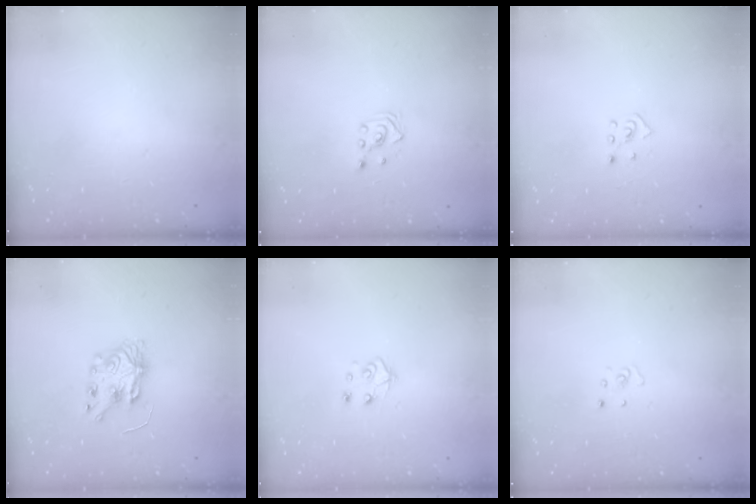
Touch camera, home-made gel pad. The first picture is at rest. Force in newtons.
{"total": 2.5, "press": 2.3, "slide": 1.0}
{"total": 3.6, "press": 3.6, "slide": 0.6}
{"total": 7.5, "press": 7.5, "slide": 0.3}
{"total": 4.8, "press": 4.8, "slide": 0.4}
{"total": 2.3, "press": 2.3, "slide": 0.2}